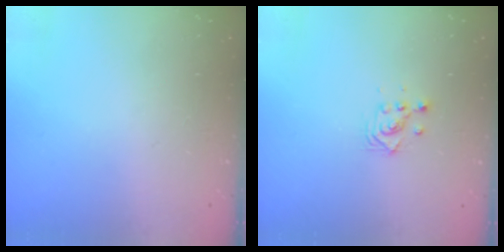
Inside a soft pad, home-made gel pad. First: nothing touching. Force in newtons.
{"total": 3.2, "press": 3.2, "slide": 0.2}